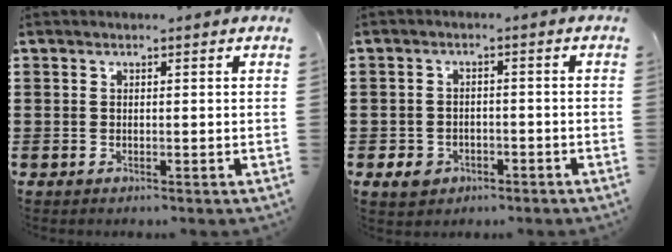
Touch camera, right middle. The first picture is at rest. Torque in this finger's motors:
{"motor_torque": [0.00, -0.05, 0.01, 0.00]}